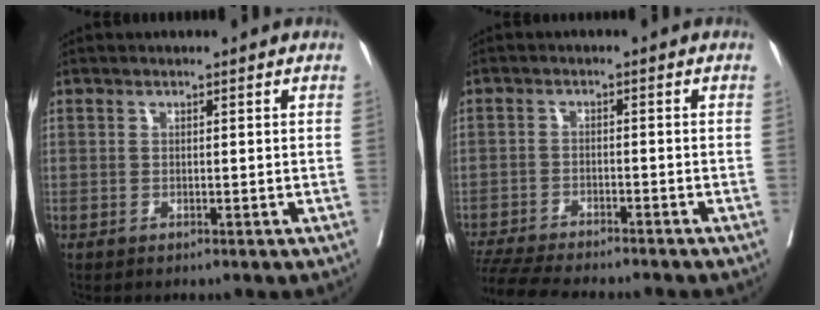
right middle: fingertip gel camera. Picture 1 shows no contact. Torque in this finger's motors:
{"motor_torque": [0.51, -0.53, 0.16, 0.08]}